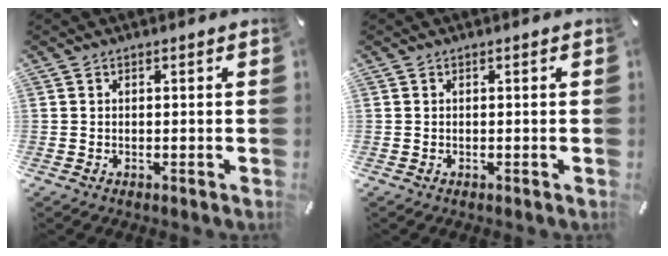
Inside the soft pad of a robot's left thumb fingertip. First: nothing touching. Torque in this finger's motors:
{"motor_torque": [0.09, 0.09, 0.00, 0.00, 0.00]}